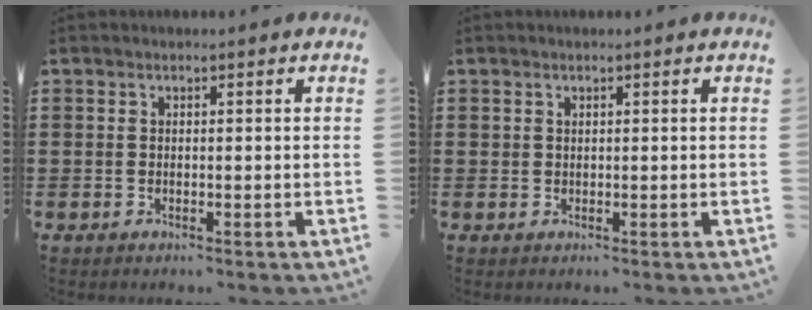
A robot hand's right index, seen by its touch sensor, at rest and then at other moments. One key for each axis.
{"total": 0.7, "fx": 0.4, "fy": 0.5, "fz": 0.1, "tx": -0.004, "ty": 0.003, "tz": 0.008}